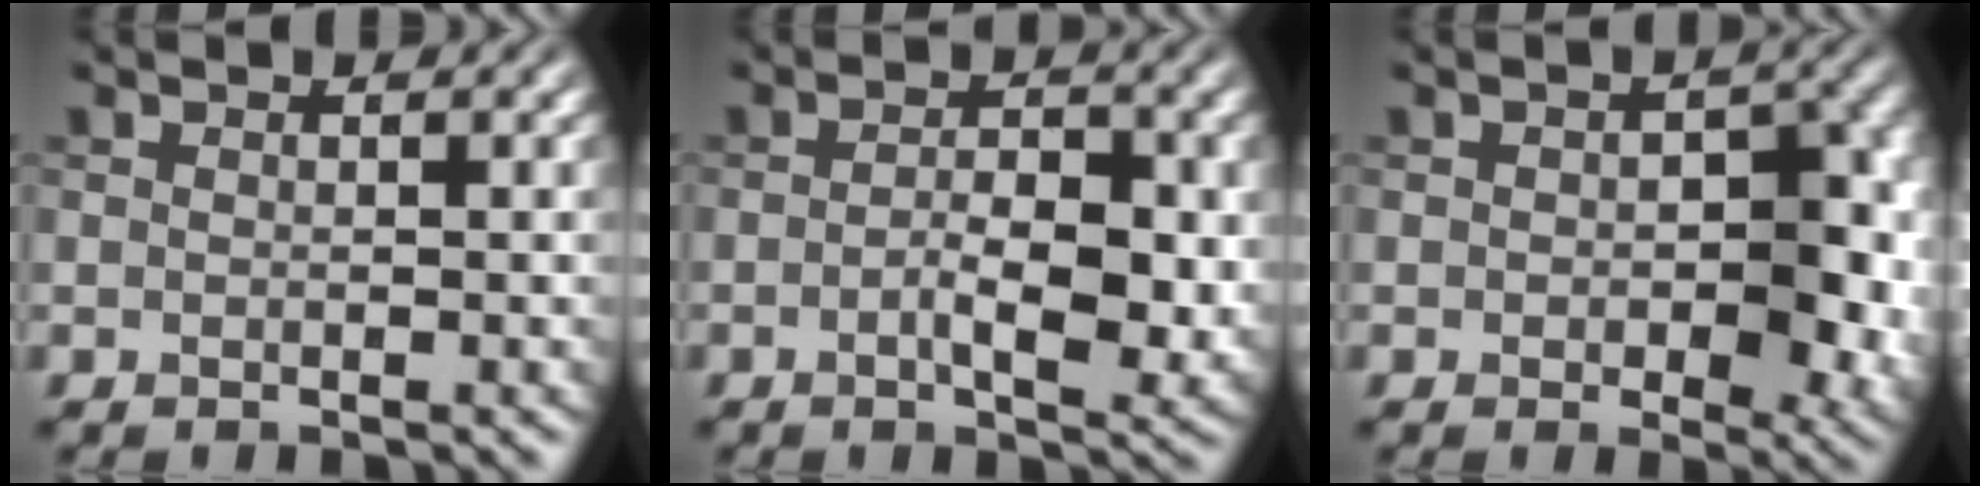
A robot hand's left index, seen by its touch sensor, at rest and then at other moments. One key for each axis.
{"total": 4.6, "fx": -0.6, "fy": 2.1, "fz": 4.1, "tx": -0.068, "ty": -0.009, "tz": -0.009}
{"total": 7.4, "fx": -0.1, "fy": 4.2, "fz": 6.0, "tx": -0.065, "ty": -0.008, "tz": -0.002}